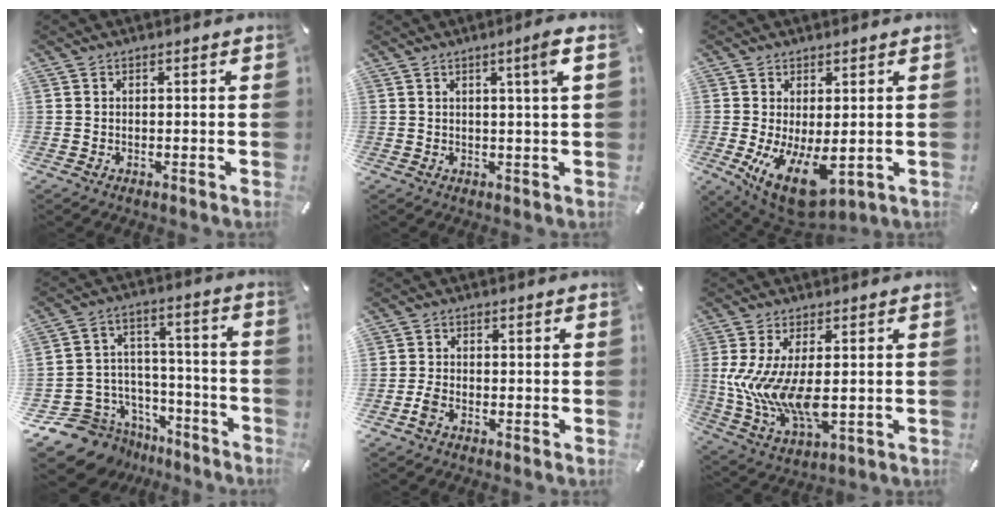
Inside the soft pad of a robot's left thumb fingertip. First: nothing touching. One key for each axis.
{"total": 4.5, "fx": 1.8, "fy": -0.2, "fz": 4.1, "tx": -0.065, "ty": -0.008, "tz": 0.024}
{"total": 11.0, "fx": -2.3, "fy": 5.2, "fz": 9.4, "tx": -0.158, "ty": -0.009, "tz": -0.025}
{"total": 12.0, "fx": -7.2, "fy": 9.4, "fz": 1.9, "tx": -0.033, "ty": 0.034, "tz": -0.118}
{"total": 2.6, "fx": -1.4, "fy": 1.8, "fz": 1.2, "tx": -0.027, "ty": 0.005, "tz": -0.027}
{"total": 13.1, "fx": 0.1, "fy": 6.0, "fz": 11.6, "tx": -0.249, "ty": -0.022, "tz": 0.004}